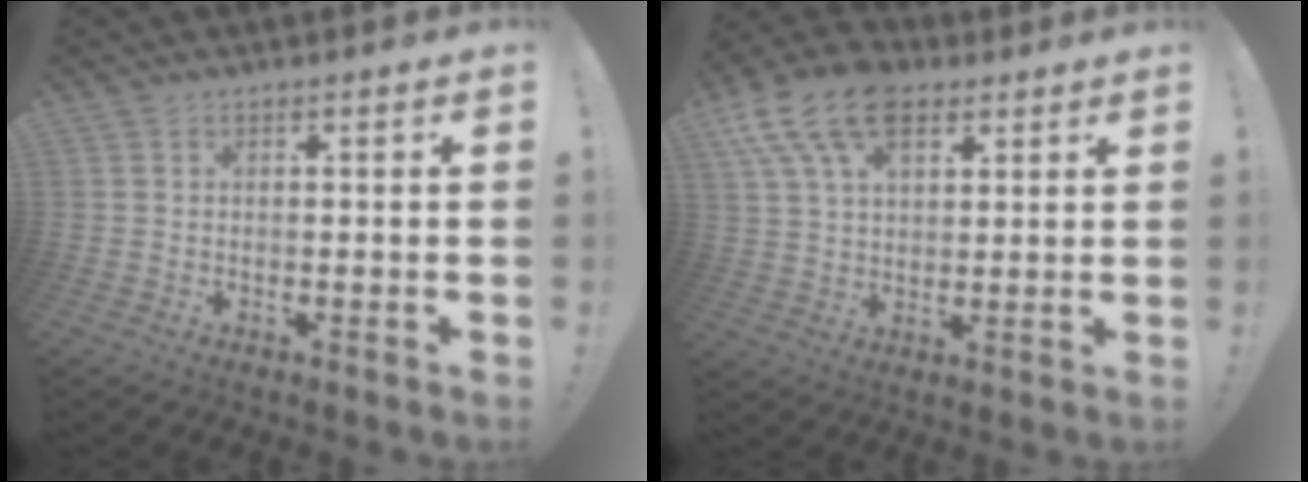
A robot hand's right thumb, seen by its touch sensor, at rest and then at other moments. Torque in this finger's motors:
{"motor_torque": [0.27, 0.30, 0.53, 0.15, 0.34]}